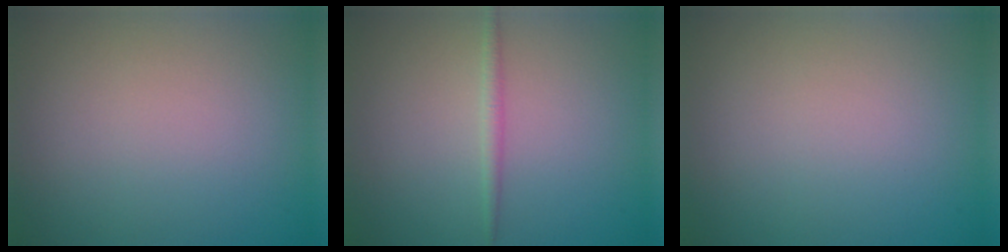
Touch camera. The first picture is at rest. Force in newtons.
{"total": 1.2, "press": 1.2, "slide": 0.0}
{"total": 0.0}